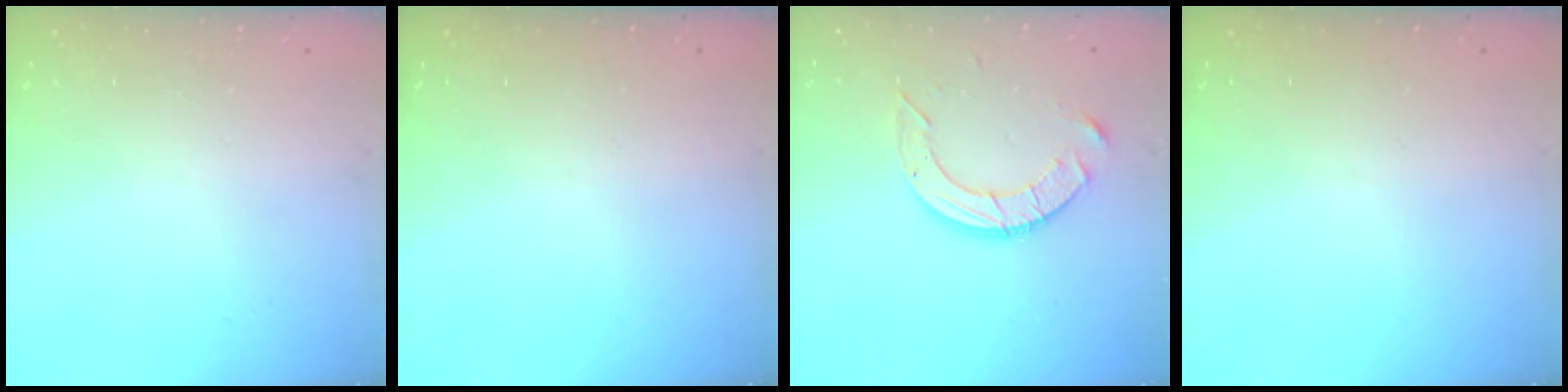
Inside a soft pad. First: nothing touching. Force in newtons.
{"total": 0.0}
{"total": 9.8, "press": 9.8, "slide": 0.9}
{"total": 0.0}